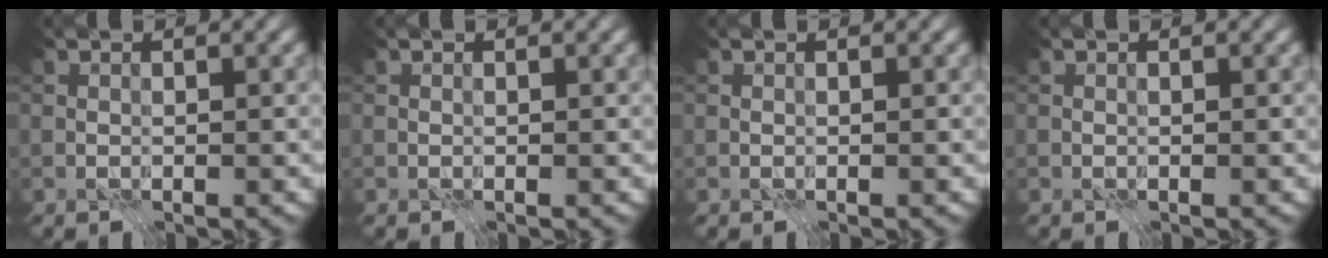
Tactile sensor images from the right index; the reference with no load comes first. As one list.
[{"total": 0.0}, {"total": 0.0}, {"total": 0.0}]